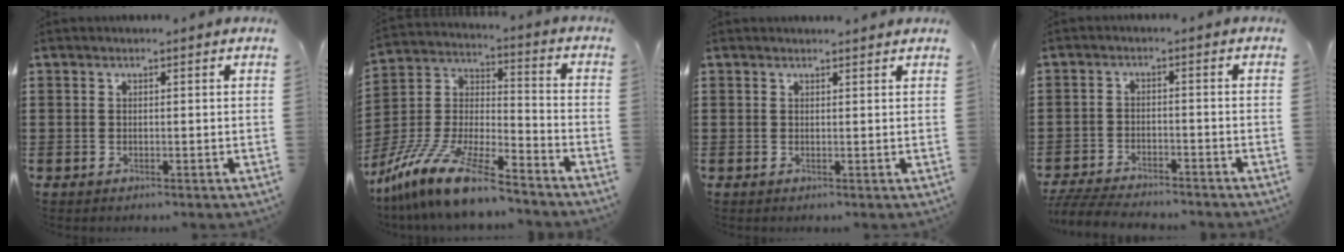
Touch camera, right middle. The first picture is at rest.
{"total": 13.0, "force": [-11.0, 1.4, 6.8], "torque": [-0.141, 0.019, -0.214]}
{"total": 0.9, "force": [0.9, 0.0, 0.2], "torque": [0.003, -0.004, 0.014]}
{"total": 5.0, "force": [-4.9, 0.6, 1.1], "torque": [-0.028, 0.000, -0.099]}